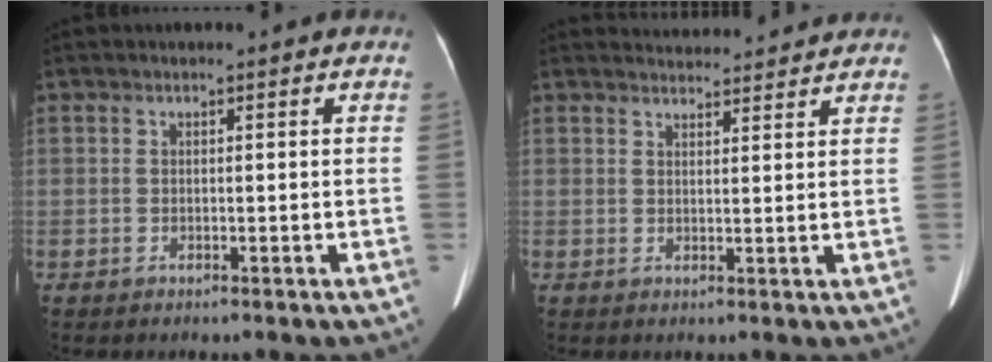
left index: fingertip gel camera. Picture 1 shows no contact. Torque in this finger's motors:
{"motor_torque": [-0.09, -0.31, -0.13, -0.04]}